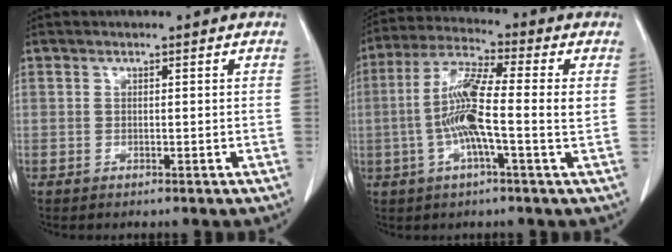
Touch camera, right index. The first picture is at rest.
{"total": 10.5, "force": [-1.0, 0.7, 10.4], "torque": [-0.208, 0.009, -0.032]}